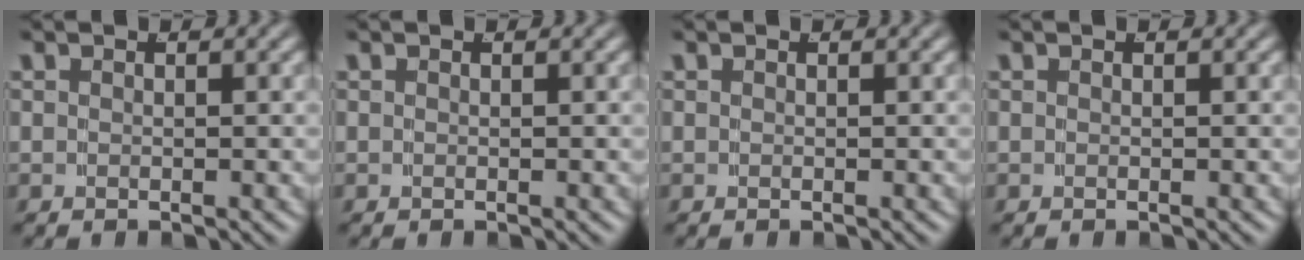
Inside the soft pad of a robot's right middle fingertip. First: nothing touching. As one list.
[{"total": 0.0}, {"total": 0.0}, {"total": 0.0}]